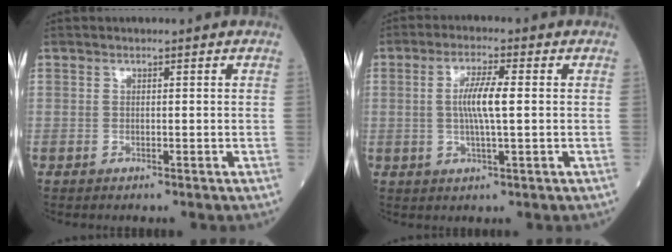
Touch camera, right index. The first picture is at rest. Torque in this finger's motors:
{"motor_torque": [0.80, 0.08, 0.48, 0.09]}